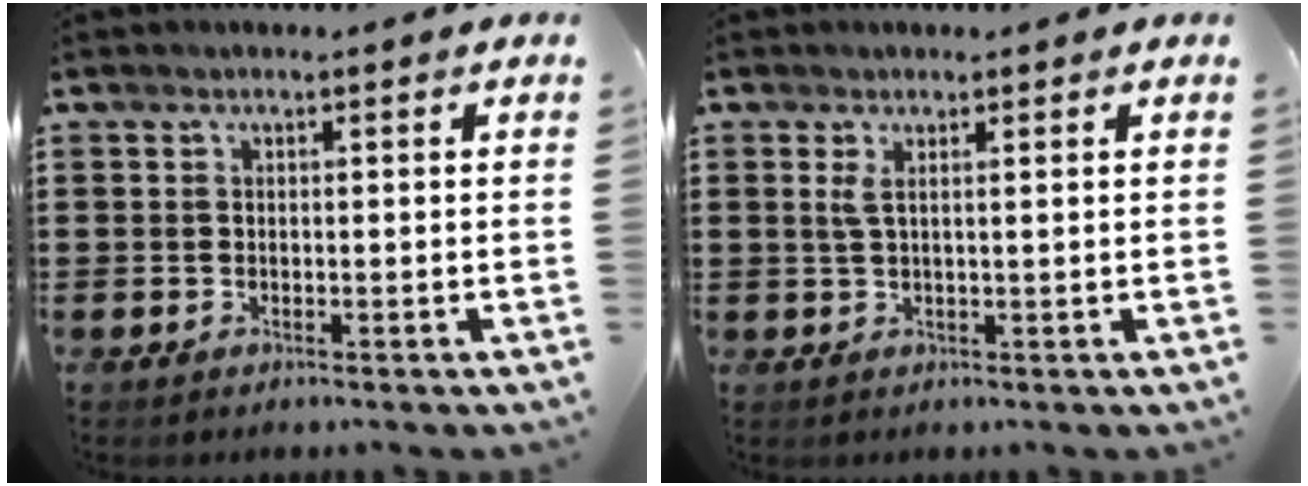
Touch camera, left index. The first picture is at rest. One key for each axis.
{"total": 1.9, "fx": 0.9, "fy": 0.1, "fz": 1.6, "tx": -0.037, "ty": -0.002, "tz": 0.016}